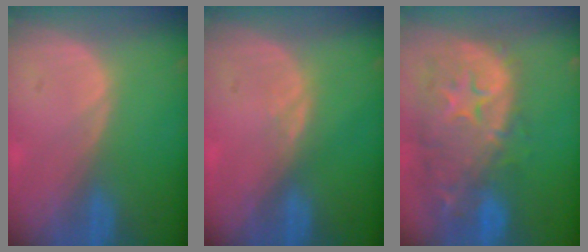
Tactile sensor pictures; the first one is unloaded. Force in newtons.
{"total": 0.9, "press": 0.9, "slide": 0.4}
{"total": 14.0, "press": 11.3, "slide": 8.2}